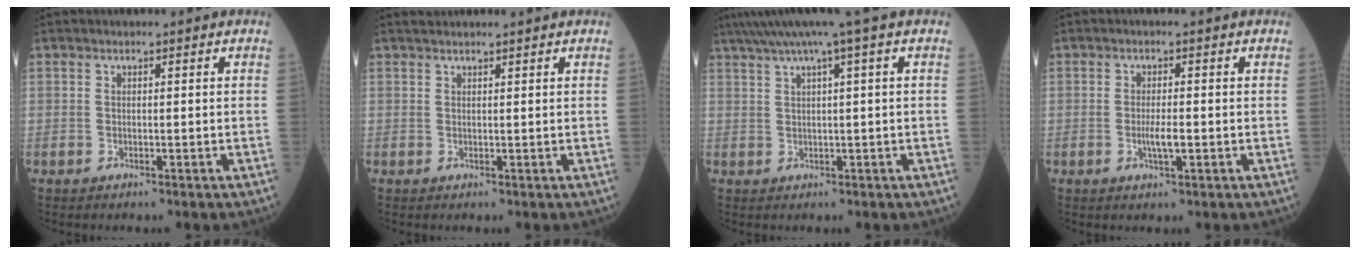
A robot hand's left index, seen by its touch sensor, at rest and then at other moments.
{"total": 2.8, "force": [2.6, 0.0, 1.0], "torque": [-0.011, 0.026, 0.041]}
{"total": 7.0, "force": [4.4, -1.3, 5.3], "torque": [-0.088, 0.032, 0.073]}
{"total": 2.6, "force": [-0.6, 0.4, 2.5], "torque": [-0.053, -0.002, -0.008]}